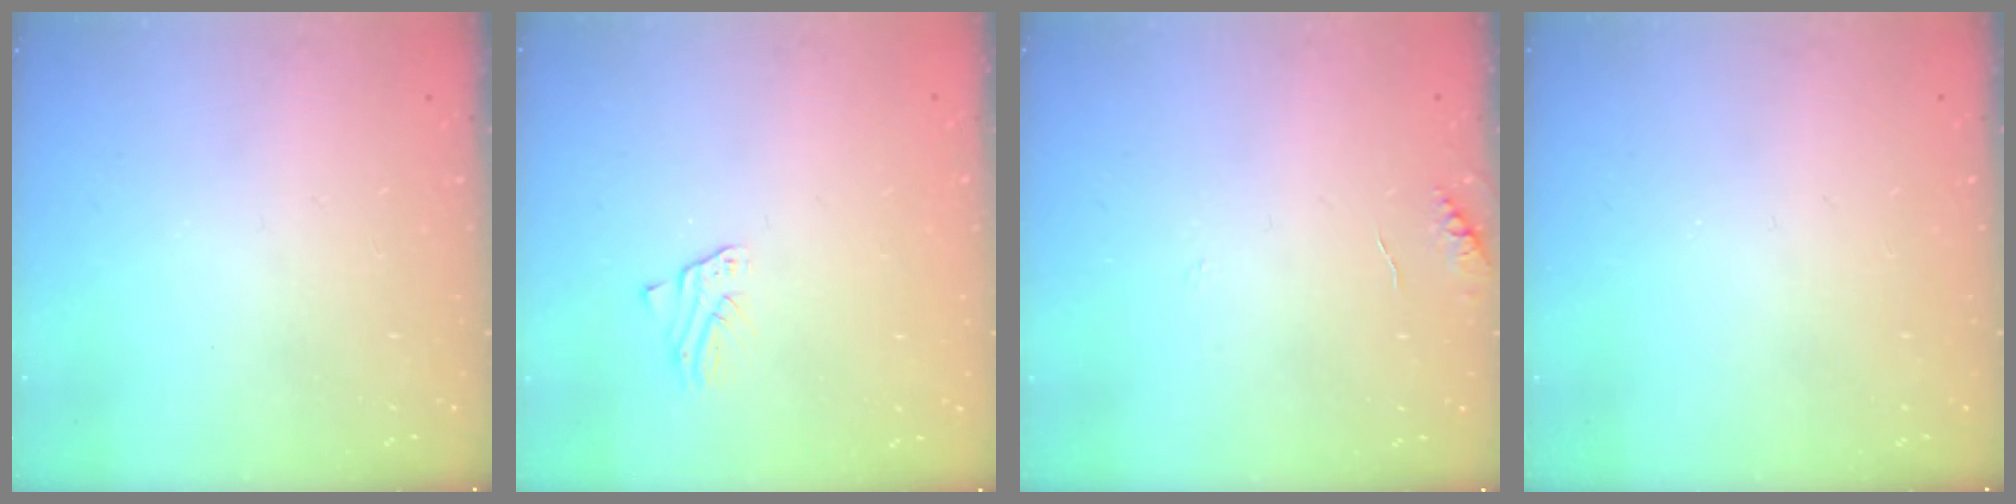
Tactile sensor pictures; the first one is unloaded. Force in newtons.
{"total": 1.5, "press": 1.5, "slide": 0.1}
{"total": 5.1, "press": 5.0, "slide": 0.7}
{"total": 0.0}